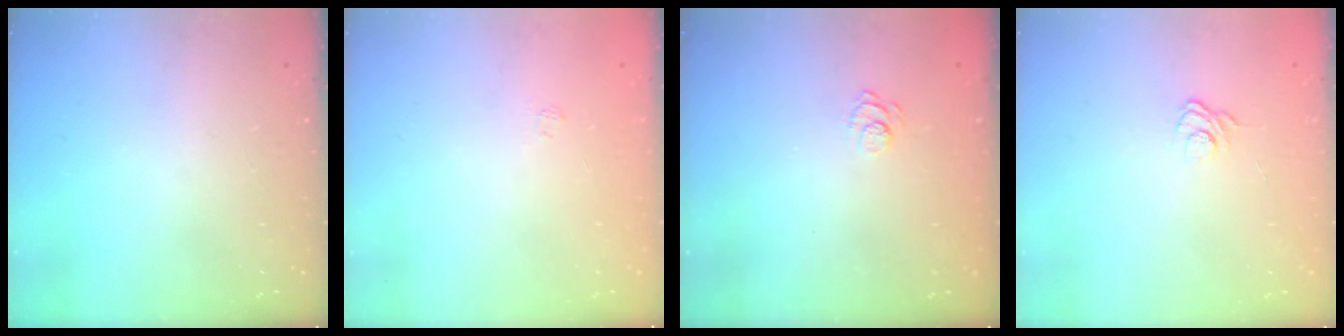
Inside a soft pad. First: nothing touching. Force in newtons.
{"total": 1.8, "press": 1.4, "slide": 1.1}
{"total": 2.1, "press": 1.6, "slide": 1.3}
{"total": 2.8, "press": 2.5, "slide": 1.4}